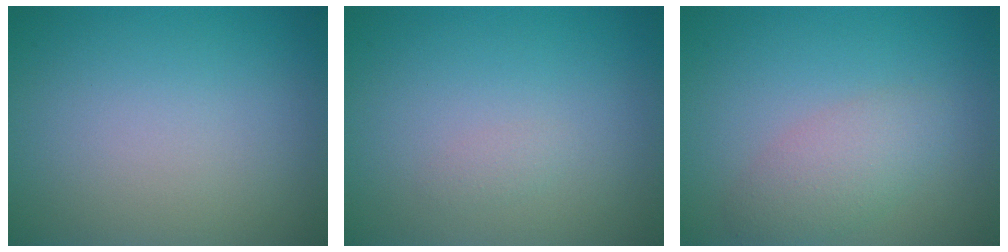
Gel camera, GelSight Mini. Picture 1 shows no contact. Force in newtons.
{"total": 0.6, "press": 0.6, "slide": 0.0}
{"total": 3.0, "press": 3.0, "slide": 0.1}